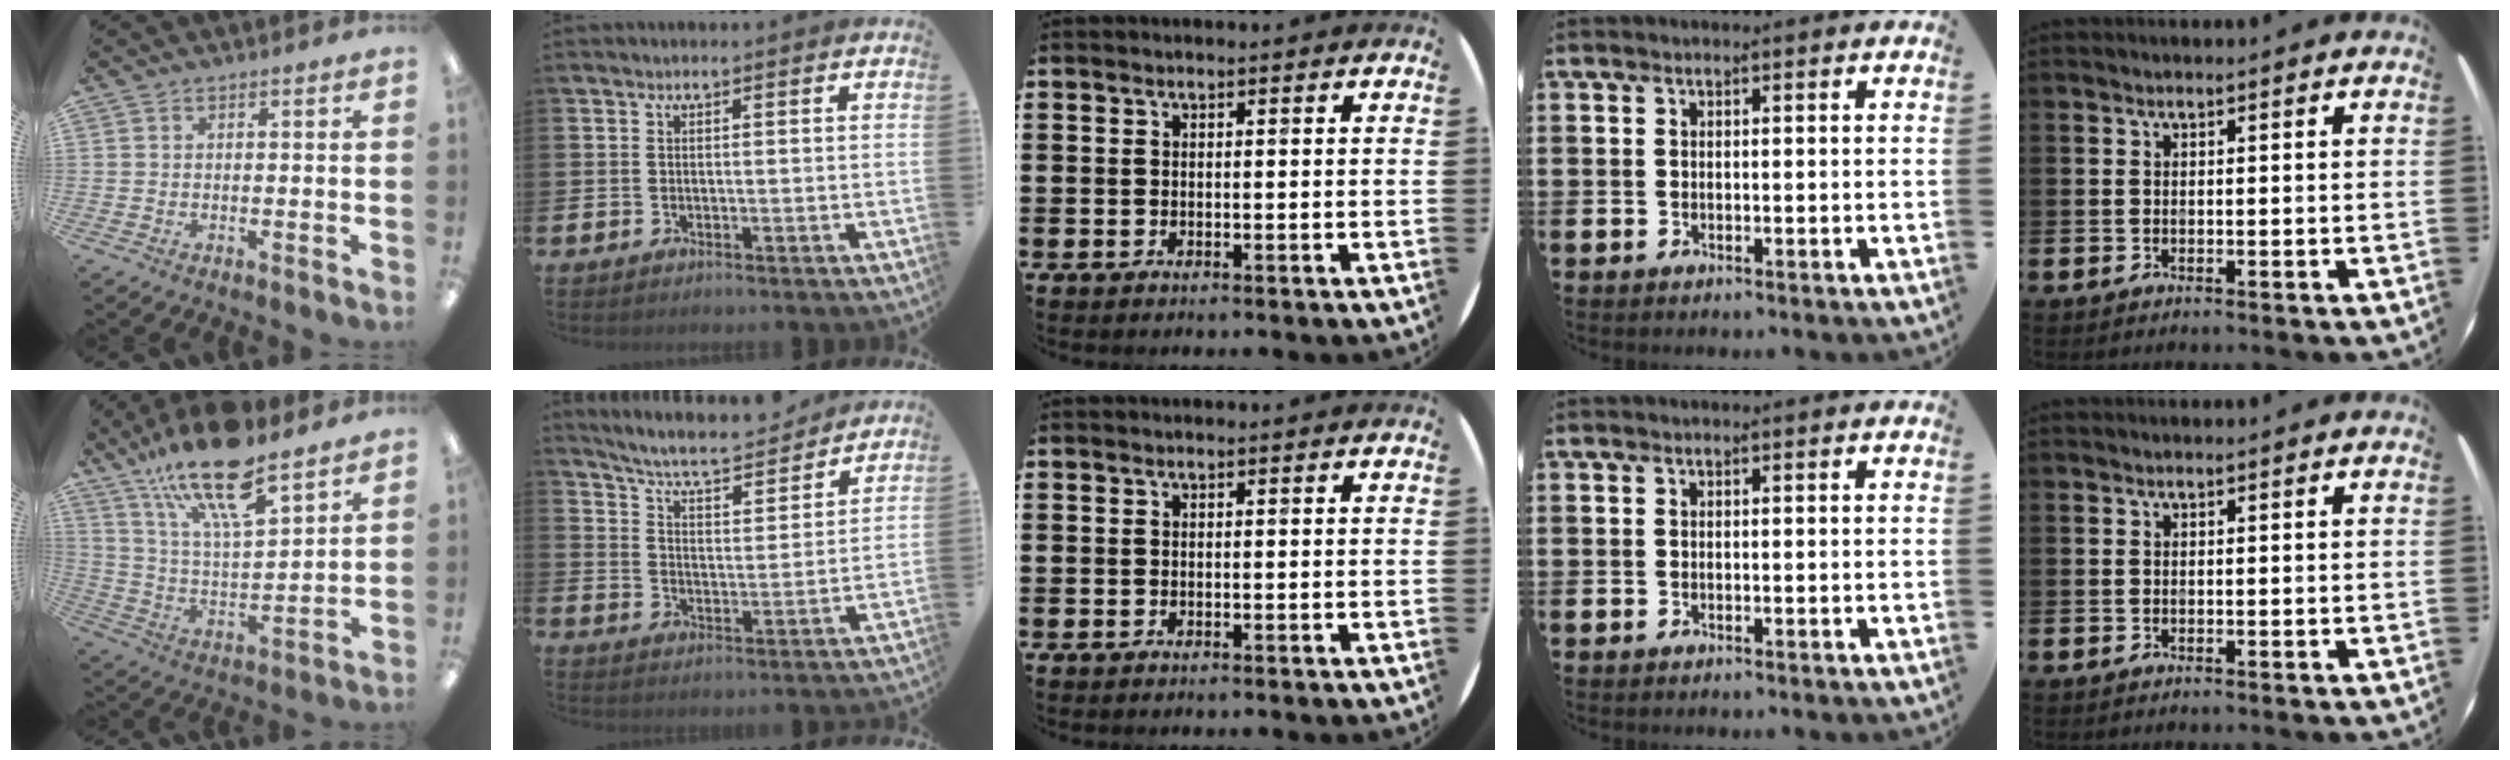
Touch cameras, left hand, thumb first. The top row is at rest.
{"thumb": {"total": 19.7, "force": [13.8, 6.1, 12.6], "torque": [-0.227, -0.076, 0.237]}, "index": {"total": 6.8, "force": [6.4, 0.9, 2.0], "torque": [-0.070, -0.047, 0.108]}}